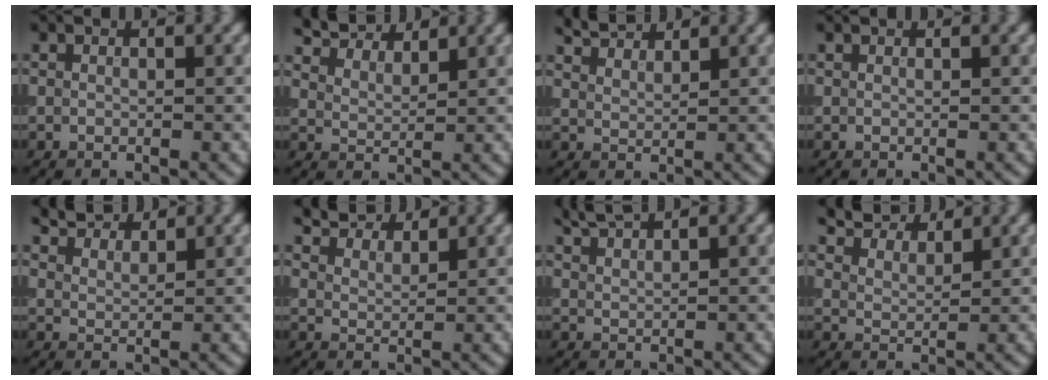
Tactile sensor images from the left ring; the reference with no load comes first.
{"total": 6.5, "force": [5.8, 2.0, 2.3], "torque": [-0.055, 0.011, 0.097]}
{"total": 2.9, "force": [2.8, 0.5, 0.7], "torque": [-0.016, 0.007, 0.053]}
{"total": 0.7, "force": [0.7, 0.0, 0.1], "torque": [-0.004, -0.004, 0.006]}
{"total": 3.8, "force": [3.5, 0.9, 1.0], "torque": [-0.026, 0.007, 0.066]}
{"total": 5.4, "force": [4.9, 1.5, 1.7], "torque": [-0.045, 0.006, 0.086]}
{"total": 2.6, "force": [2.4, 0.3, 1.0], "torque": [-0.015, 0.008, 0.050]}
{"total": 6.6, "force": [5.9, 1.9, 2.2], "torque": [-0.054, 0.011, 0.098]}